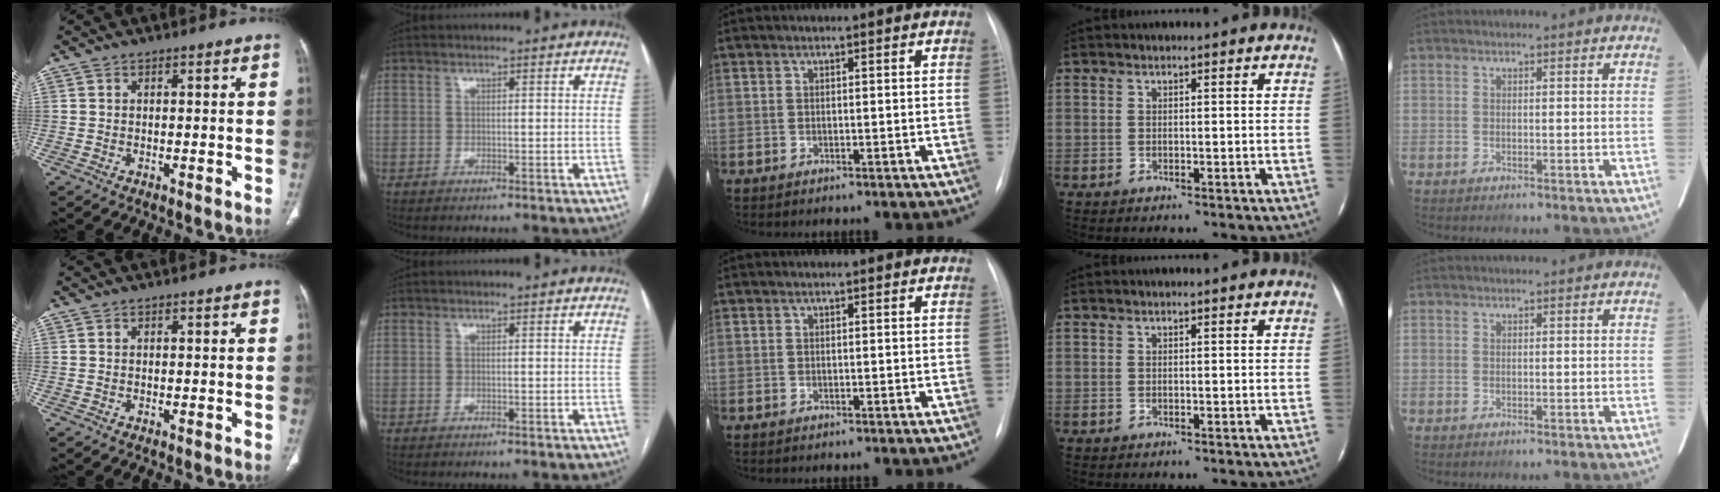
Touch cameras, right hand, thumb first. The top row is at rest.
{}